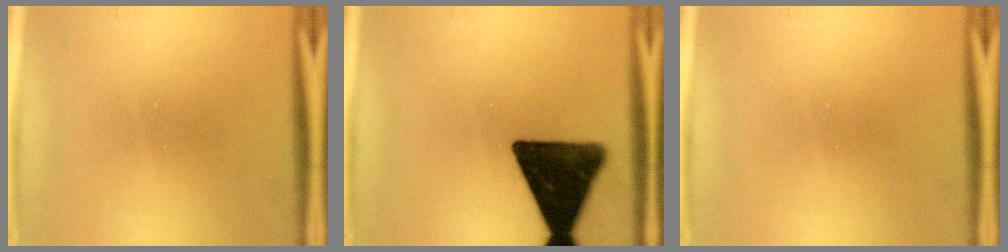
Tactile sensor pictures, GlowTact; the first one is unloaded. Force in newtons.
{"total": 16.7}
{"total": 0.0}